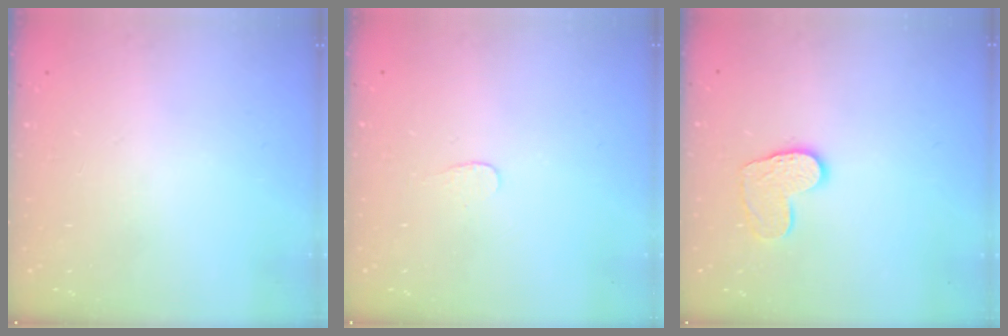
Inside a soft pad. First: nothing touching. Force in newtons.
{"total": 3.0, "press": 3.0, "slide": 0.2}
{"total": 9.5, "press": 9.5, "slide": 0.7}